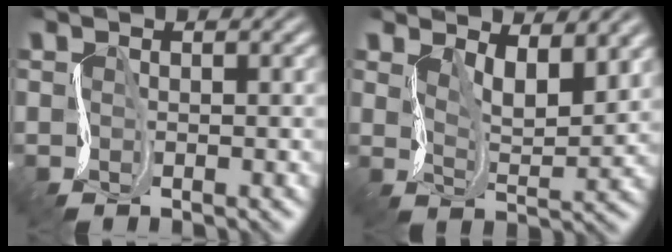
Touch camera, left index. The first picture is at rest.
{"total": 4.9, "force": [2.5, 2.1, 3.7], "torque": [-0.067, -0.013, 0.039]}